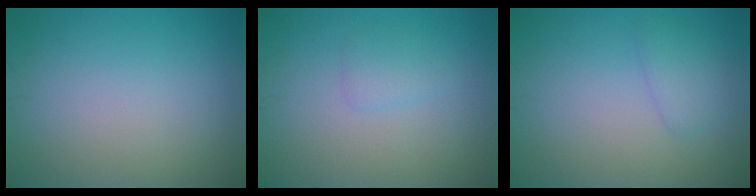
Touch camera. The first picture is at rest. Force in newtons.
{"total": 1.2, "press": 1.2, "slide": 0.1}
{"total": 1.8, "press": 1.8, "slide": 0.0}